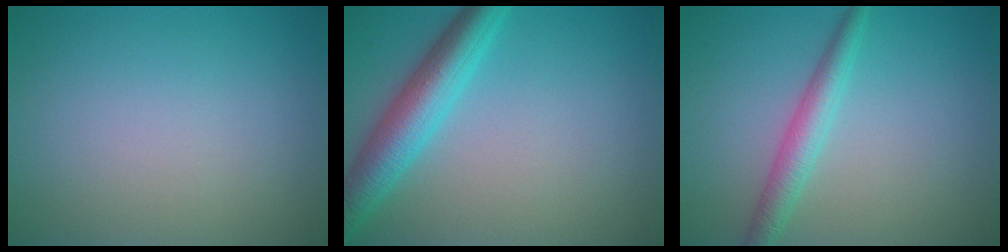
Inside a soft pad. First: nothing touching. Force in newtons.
{"total": 5.3, "press": 5.3, "slide": 0.1}
{"total": 2.8, "press": 2.8, "slide": 0.1}